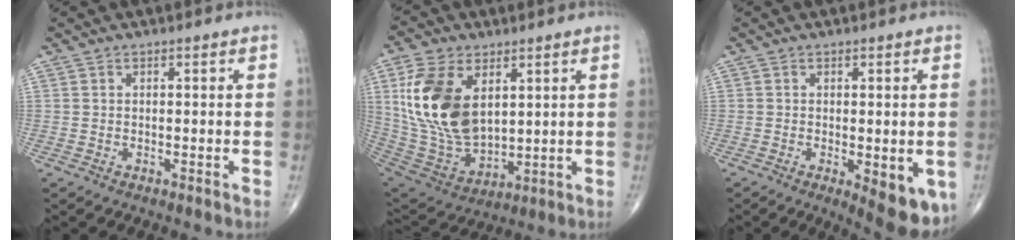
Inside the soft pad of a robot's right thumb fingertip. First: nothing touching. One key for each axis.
{"total": 19.0, "fx": 5.1, "fy": 11.2, "fz": 14.4, "tx": -0.273, "ty": -0.026, "tz": 0.109}
{"total": 9.2, "fx": -3.1, "fy": 3.5, "fz": 8.0, "tx": -0.092, "ty": -0.017, "tz": -0.036}